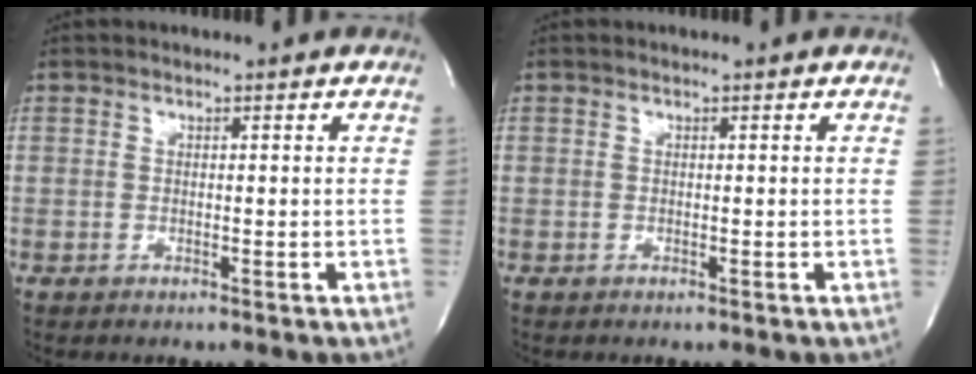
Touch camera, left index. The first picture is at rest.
{"total": 0.0}